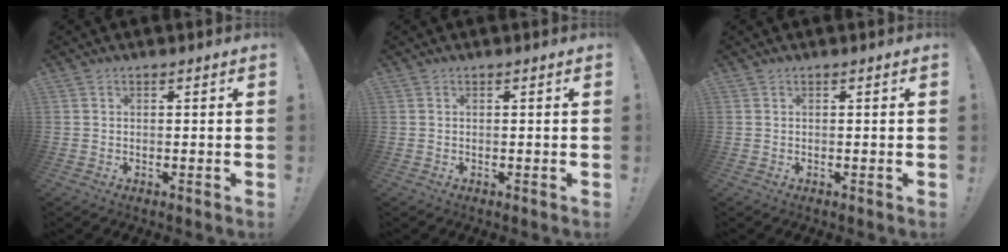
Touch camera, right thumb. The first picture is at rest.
{"total": 0.0}
{"total": 0.0}